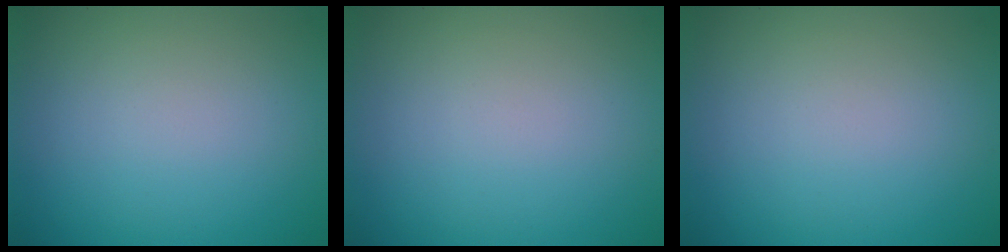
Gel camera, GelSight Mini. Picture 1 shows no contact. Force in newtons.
{"total": 0.0}
{"total": 0.0}